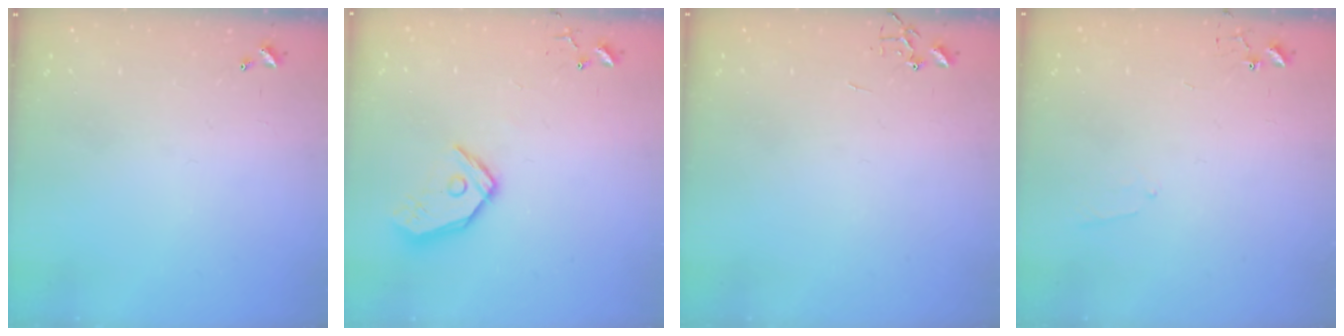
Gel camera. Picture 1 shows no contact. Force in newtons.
{"total": 12.4, "press": 12.2, "slide": 1.9}
{"total": 0.0}
{"total": 5.1, "press": 5.1, "slide": 0.5}